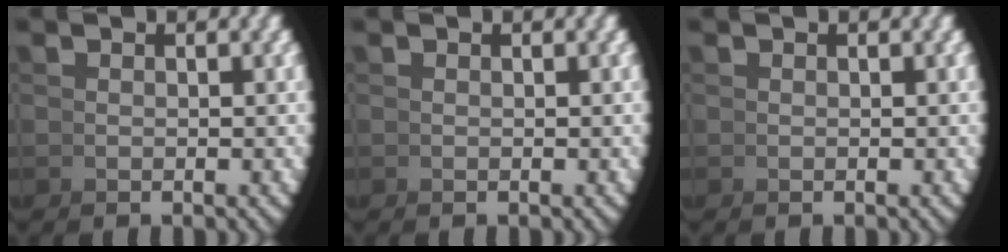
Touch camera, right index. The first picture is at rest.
{"total": 0.0}
{"total": 0.0}